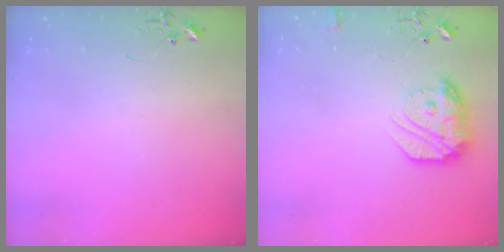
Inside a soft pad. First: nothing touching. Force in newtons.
{"total": 16.4, "press": 16.3, "slide": 1.3}